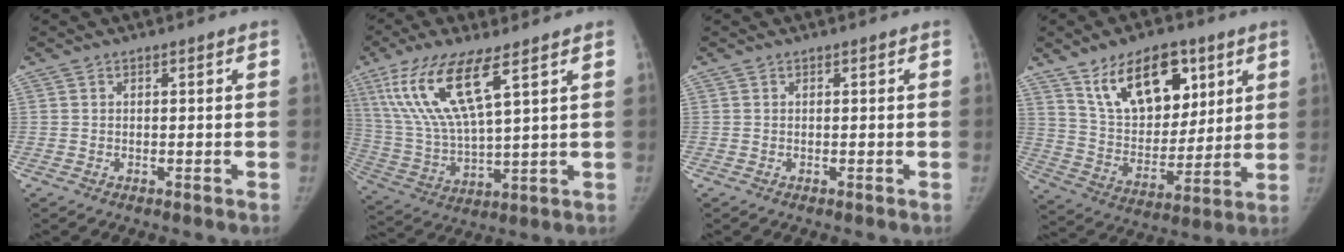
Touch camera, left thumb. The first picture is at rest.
{"total": 15.7, "force": [7.8, 3.9, 13.0], "torque": [-0.278, -0.032, 0.161]}
{"total": 0.0}
{"total": 18.7, "force": [9.9, 10.6, 11.7], "torque": [-0.138, -0.045, 0.178]}